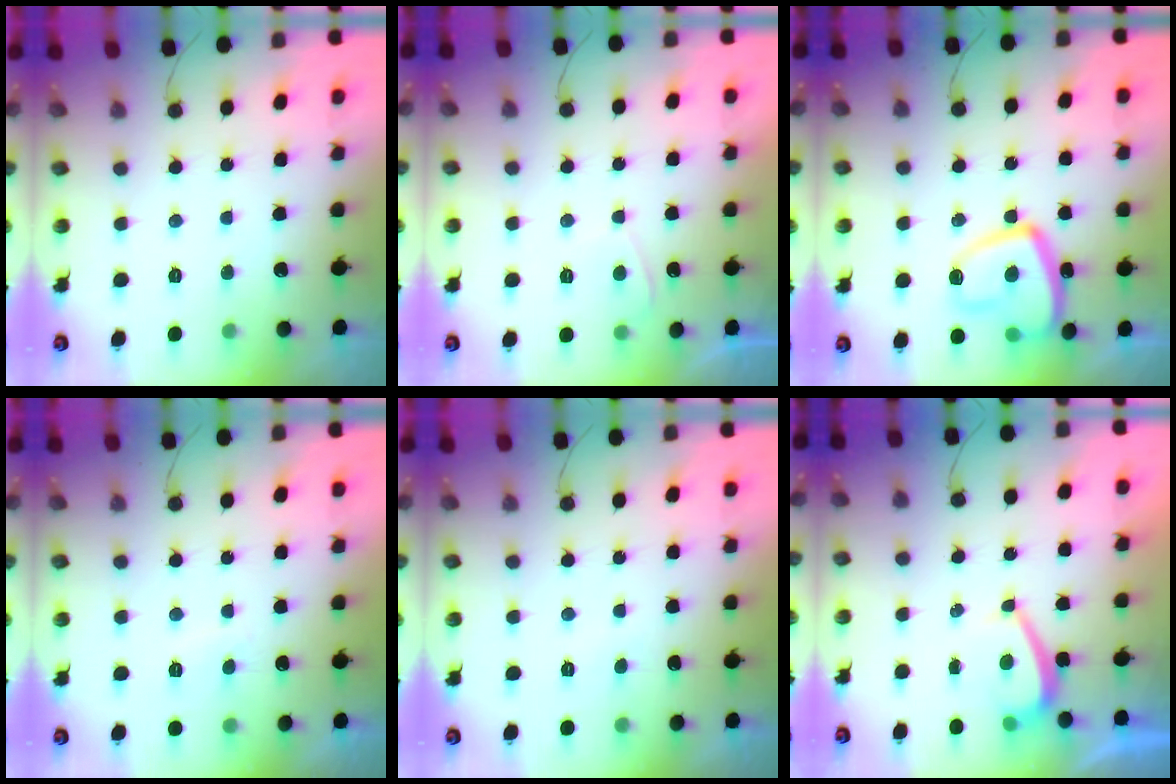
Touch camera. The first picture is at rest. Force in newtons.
{"total": 0.7, "press": 0.5, "slide": 0.4}
{"total": 16.0, "press": 15.9, "slide": 1.7}
{"total": 1.8, "press": 1.7, "slide": 0.6}
{"total": 0.6, "press": 0.5, "slide": 0.4}
{"total": 2.0, "press": 1.9, "slide": 0.6}